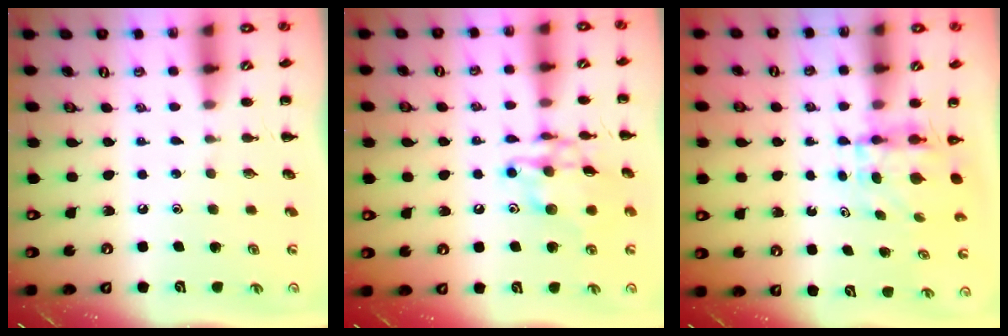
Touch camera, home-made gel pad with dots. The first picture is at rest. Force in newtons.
{"total": 13.7, "press": 13.7, "slide": 1.1}
{"total": 3.9, "press": 3.9, "slide": 0.3}